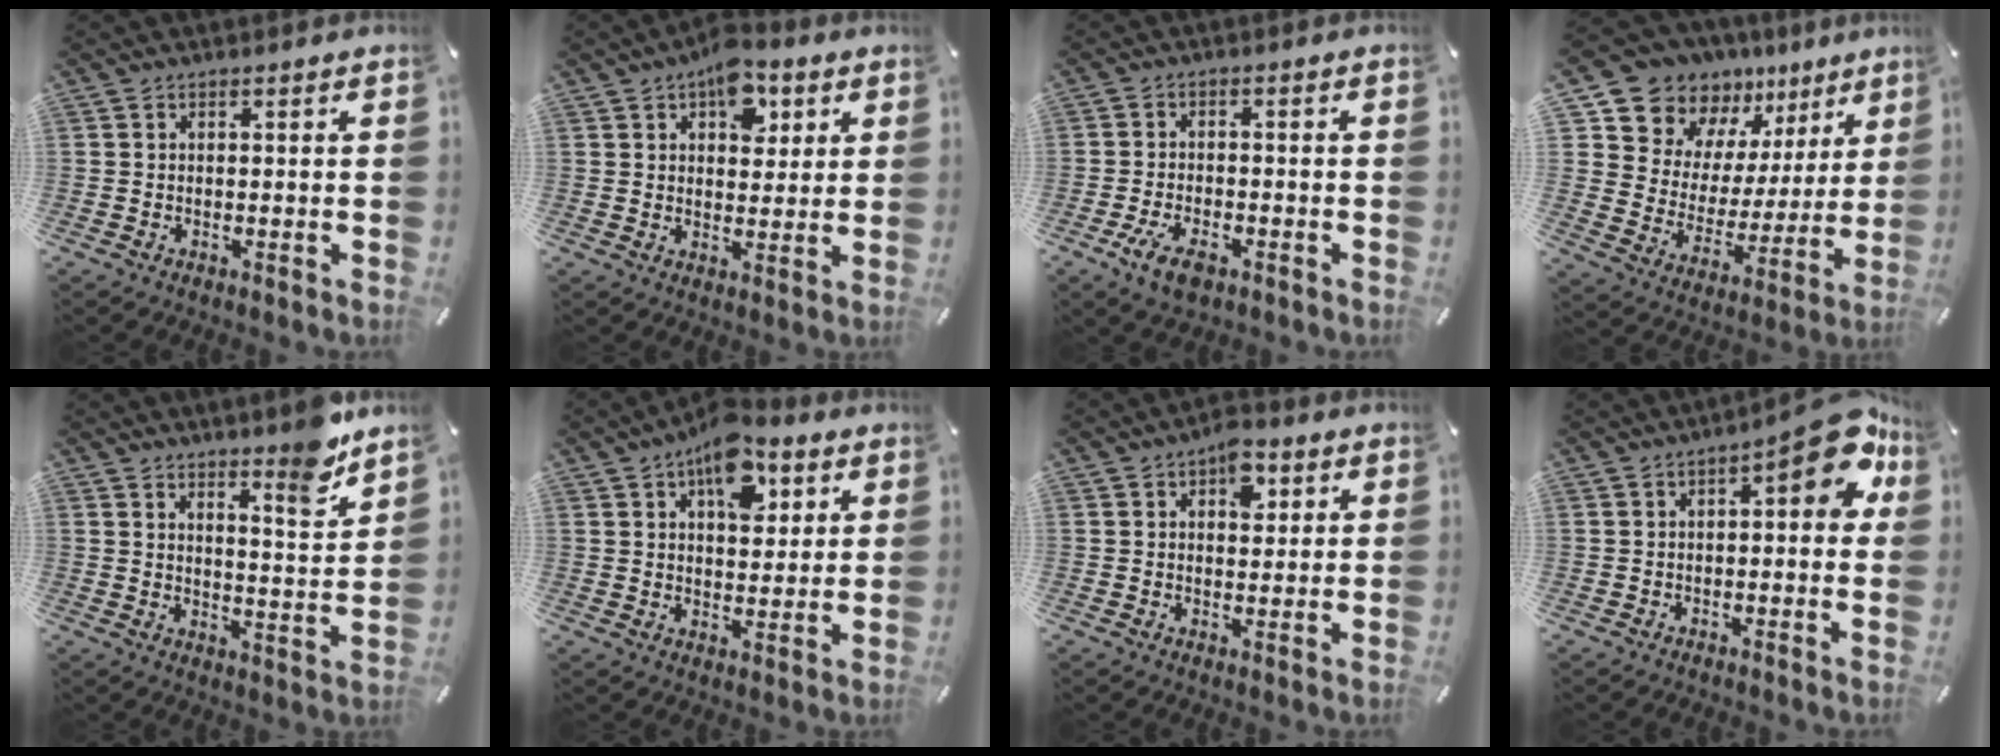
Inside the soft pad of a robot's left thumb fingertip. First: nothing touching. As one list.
[{"total": 9.2, "force": [4.5, 5.8, 5.5], "torque": [-0.056, -0.017, 0.073]}, {"total": 5.6, "force": [-3.0, 3.0, 3.6], "torque": [-0.082, 0.009, -0.056]}, {"total": 13.2, "force": [11.0, 7.3, 0.5], "torque": [-0.028, -0.112, 0.199]}, {"total": 8.9, "force": [7.8, 1.5, 4.1], "torque": [-0.042, -0.066, 0.130]}, {"total": 12.2, "force": [6.1, 7.1, 7.8], "torque": [-0.101, -0.021, 0.104]}, {"total": 6.0, "force": [2.5, 3.8, 4.0], "torque": [-0.037, -0.007, 0.036]}, {"total": 12.0, "force": [4.1, 4.6, 10.3], "torque": [-0.118, -0.028, 0.062]}]